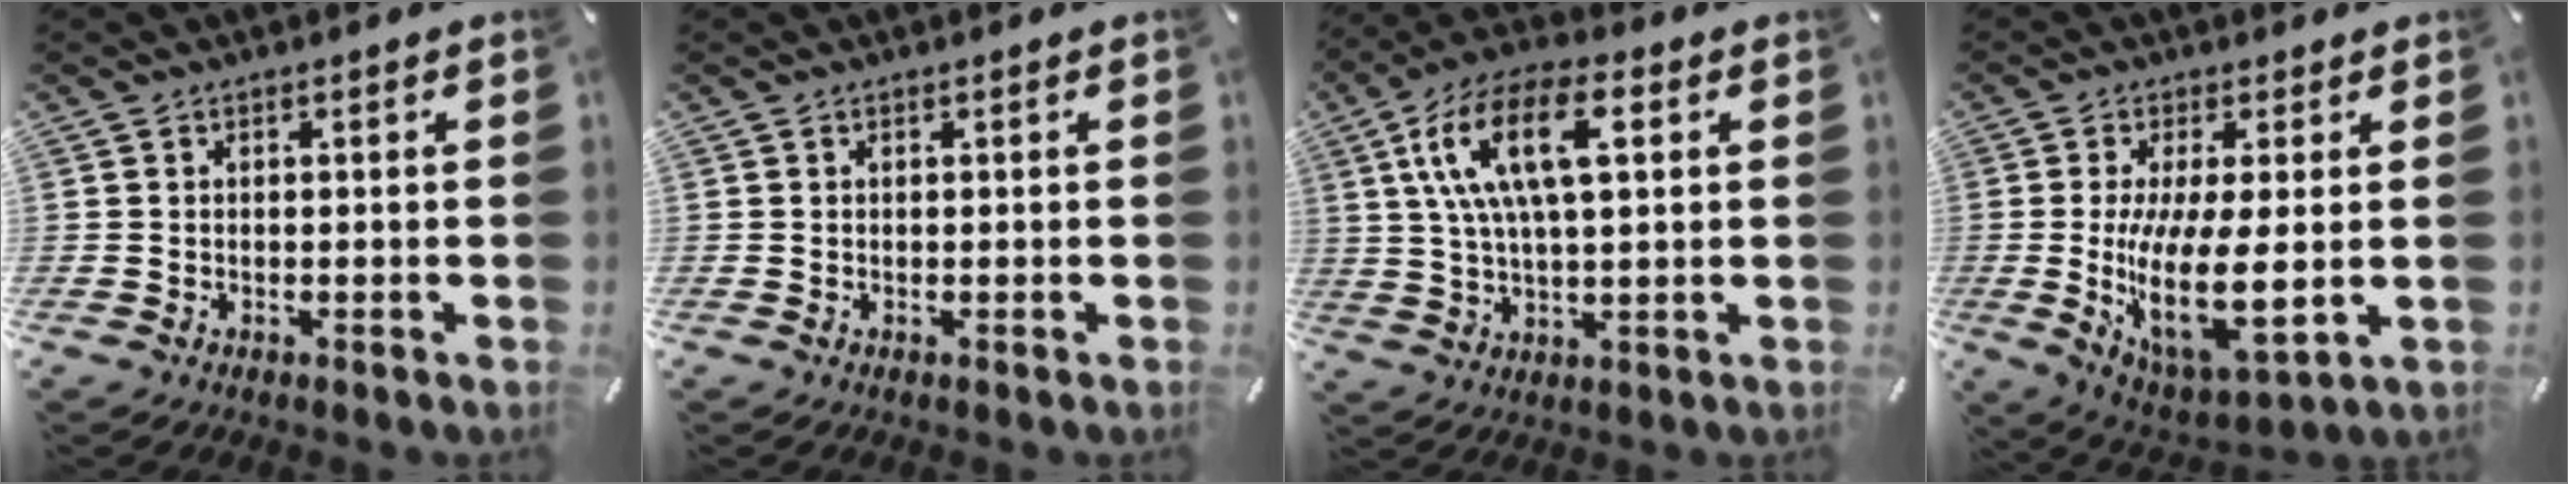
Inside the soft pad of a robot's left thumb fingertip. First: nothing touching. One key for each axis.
{"total": 0.0}
{"total": 15.4, "fx": 4.9, "fy": 6.9, "fz": 12.9, "tx": -0.267, "ty": 0.009, "tz": 0.080}
{"total": 16.0, "fx": 0.2, "fy": 6.5, "fz": 14.6, "tx": -0.275, "ty": -0.031, "tz": 0.007}